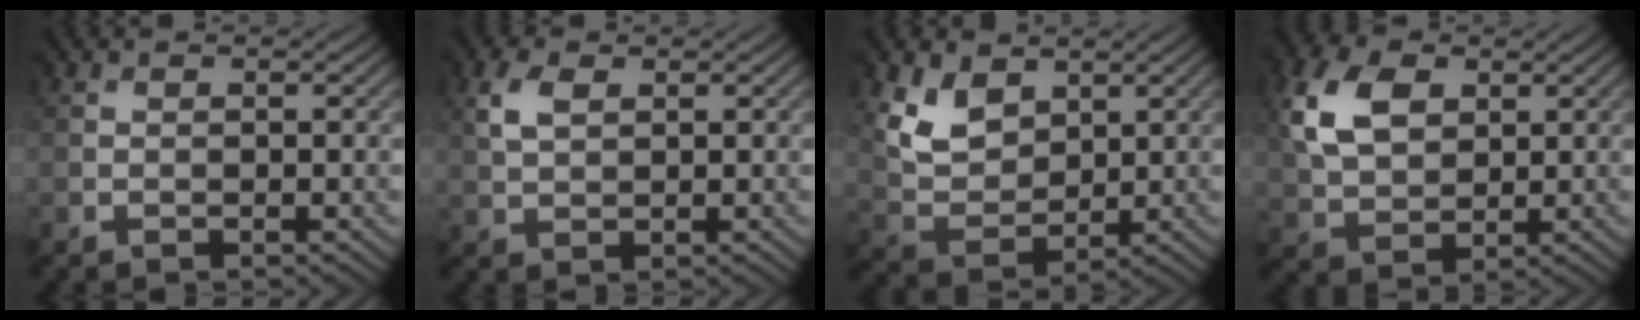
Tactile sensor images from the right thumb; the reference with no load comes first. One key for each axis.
{"total": 2.7, "fx": 1.7, "fy": 1.7, "fz": 1.4, "tx": -0.046, "ty": 0.005, "tz": 0.029}
{"total": 5.8, "fx": 3.5, "fy": 4.0, "fz": 2.3, "tx": -0.083, "ty": -0.009, "tz": 0.066}
{"total": 7.7, "fx": 3.1, "fy": 5.4, "fz": 4.6, "tx": -0.137, "ty": 0.014, "tz": 0.057}